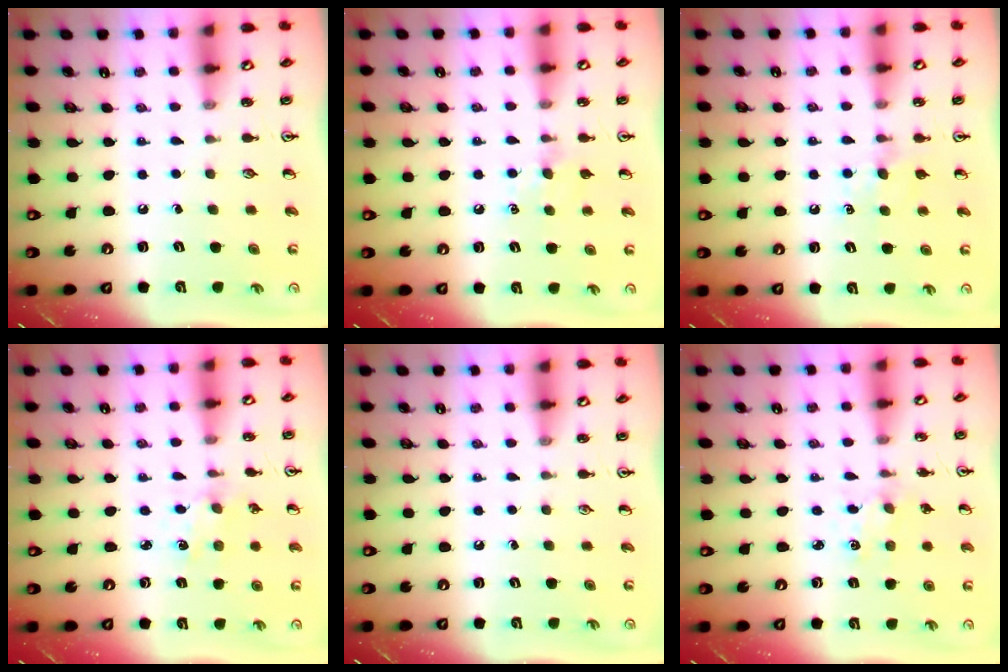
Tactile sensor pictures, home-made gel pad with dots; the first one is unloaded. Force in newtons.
{"total": 5.6, "press": 5.5, "slide": 0.8}
{"total": 5.8, "press": 5.8, "slide": 0.7}
{"total": 1.4, "press": 1.4, "slide": 0.2}
{"total": 0.0}
{"total": 1.0, "press": 1.0, "slide": 0.2}